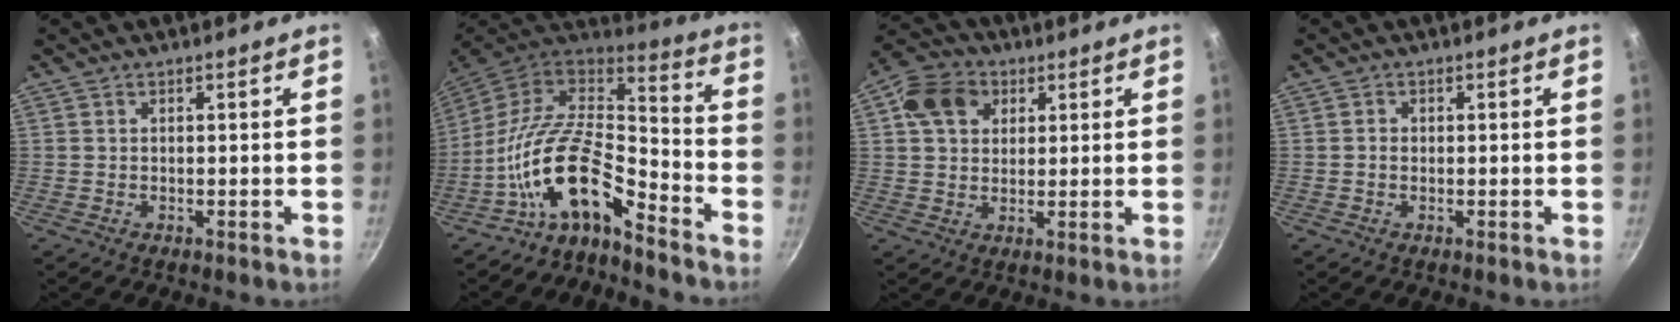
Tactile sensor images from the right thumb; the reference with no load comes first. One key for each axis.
{"total": 17.2, "fx": -9.5, "fy": 7.5, "fz": 12.2, "tx": -0.210, "ty": 0.074, "tz": -0.194}
{"total": 9.1, "fx": 3.2, "fy": 7.0, "fz": 4.8, "tx": -0.064, "ty": 0.006, "tz": 0.043}
{"total": 1.0, "fx": -0.1, "fy": 0.9, "fz": 0.5, "tx": -0.007, "ty": 0.004, "tz": -0.002}